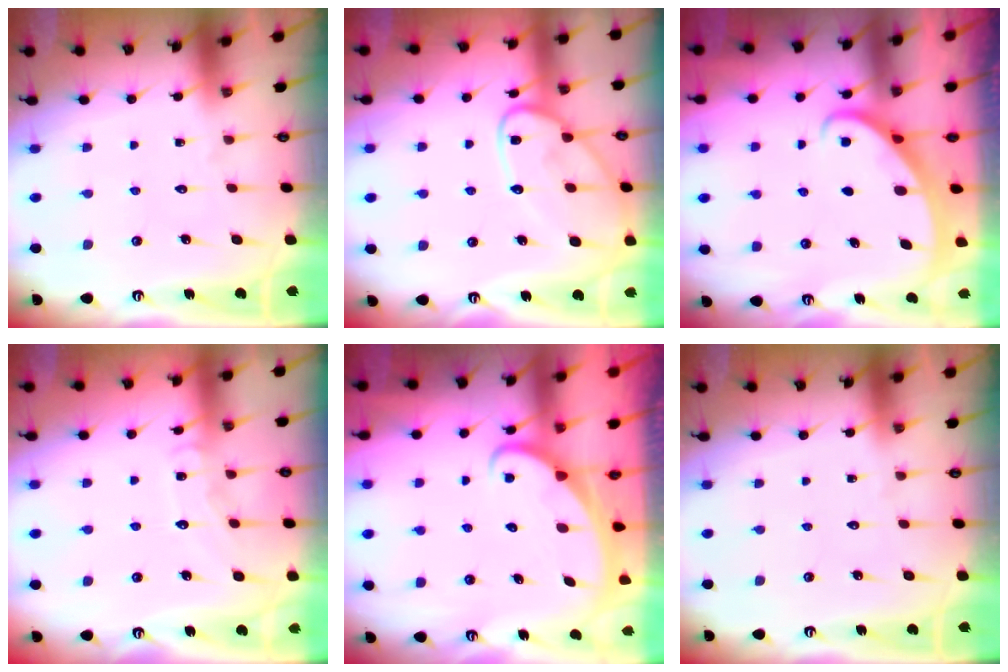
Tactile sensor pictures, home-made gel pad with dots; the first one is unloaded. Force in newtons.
{"total": 13.8, "press": 13.8, "slide": 1.2}
{"total": 2.3, "press": 2.3, "slide": 0.2}
{"total": 7.4, "press": 7.4, "slide": 0.6}
{"total": 2.5, "press": 2.5, "slide": 0.3}
{"total": 0.0}